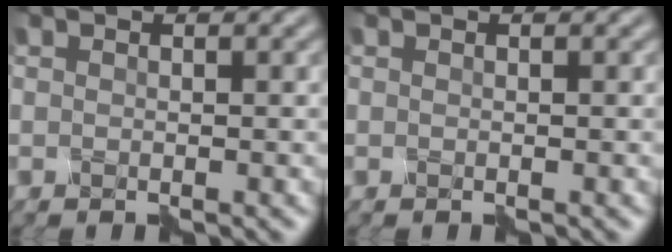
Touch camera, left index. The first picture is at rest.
{"total": 0.0}